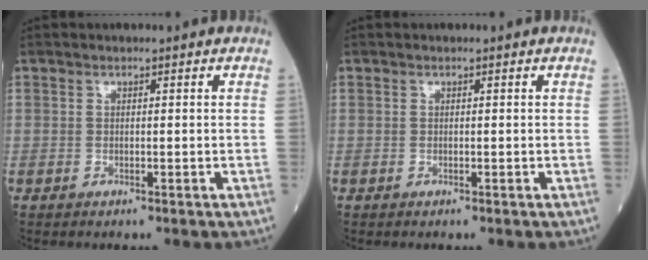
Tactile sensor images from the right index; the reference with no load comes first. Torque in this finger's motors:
{"motor_torque": [0.00, 0.00, -0.02, -0.01]}